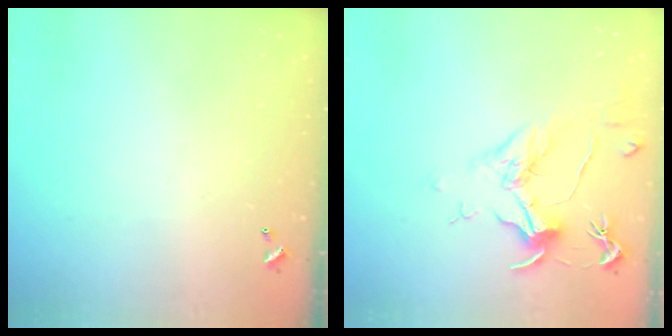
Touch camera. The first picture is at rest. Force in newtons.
{"total": 1.6, "press": 1.3, "slide": 0.9}